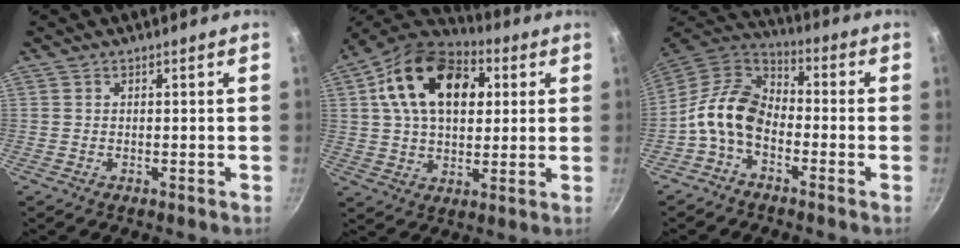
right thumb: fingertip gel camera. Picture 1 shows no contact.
{"total": 20.2, "force": [5.5, 13.2, 14.2], "torque": [-0.214, 0.008, 0.077]}
{"total": 11.2, "force": [-3.5, 7.5, 7.6], "torque": [-0.124, 0.049, -0.090]}